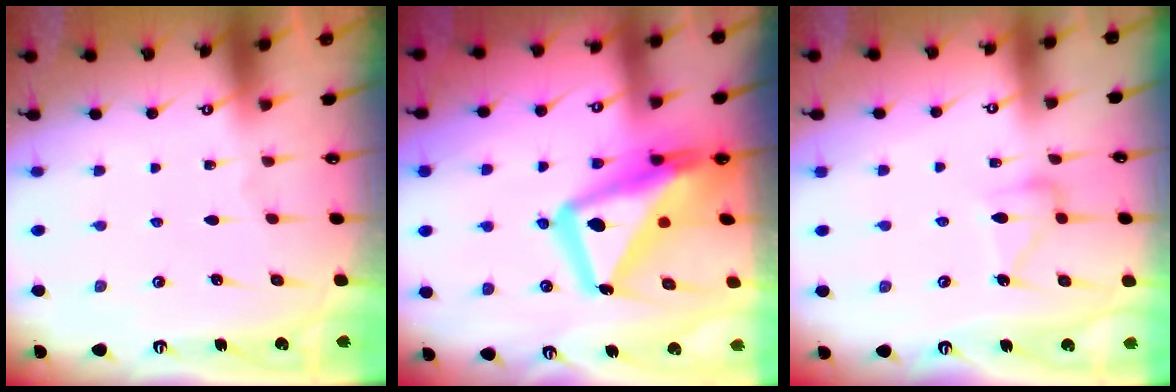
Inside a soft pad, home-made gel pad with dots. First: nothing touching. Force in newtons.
{"total": 19.9, "press": 19.8, "slide": 2.0}
{"total": 10.3, "press": 10.3, "slide": 0.6}